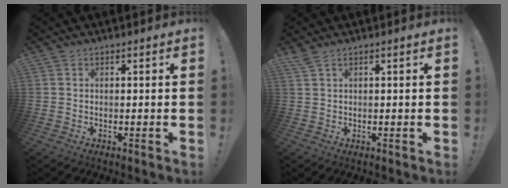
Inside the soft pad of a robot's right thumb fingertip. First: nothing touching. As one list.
[{"total": 1.7, "force": [1.2, 0.3, 1.2], "torque": [-0.029, -0.001, 0.022]}]